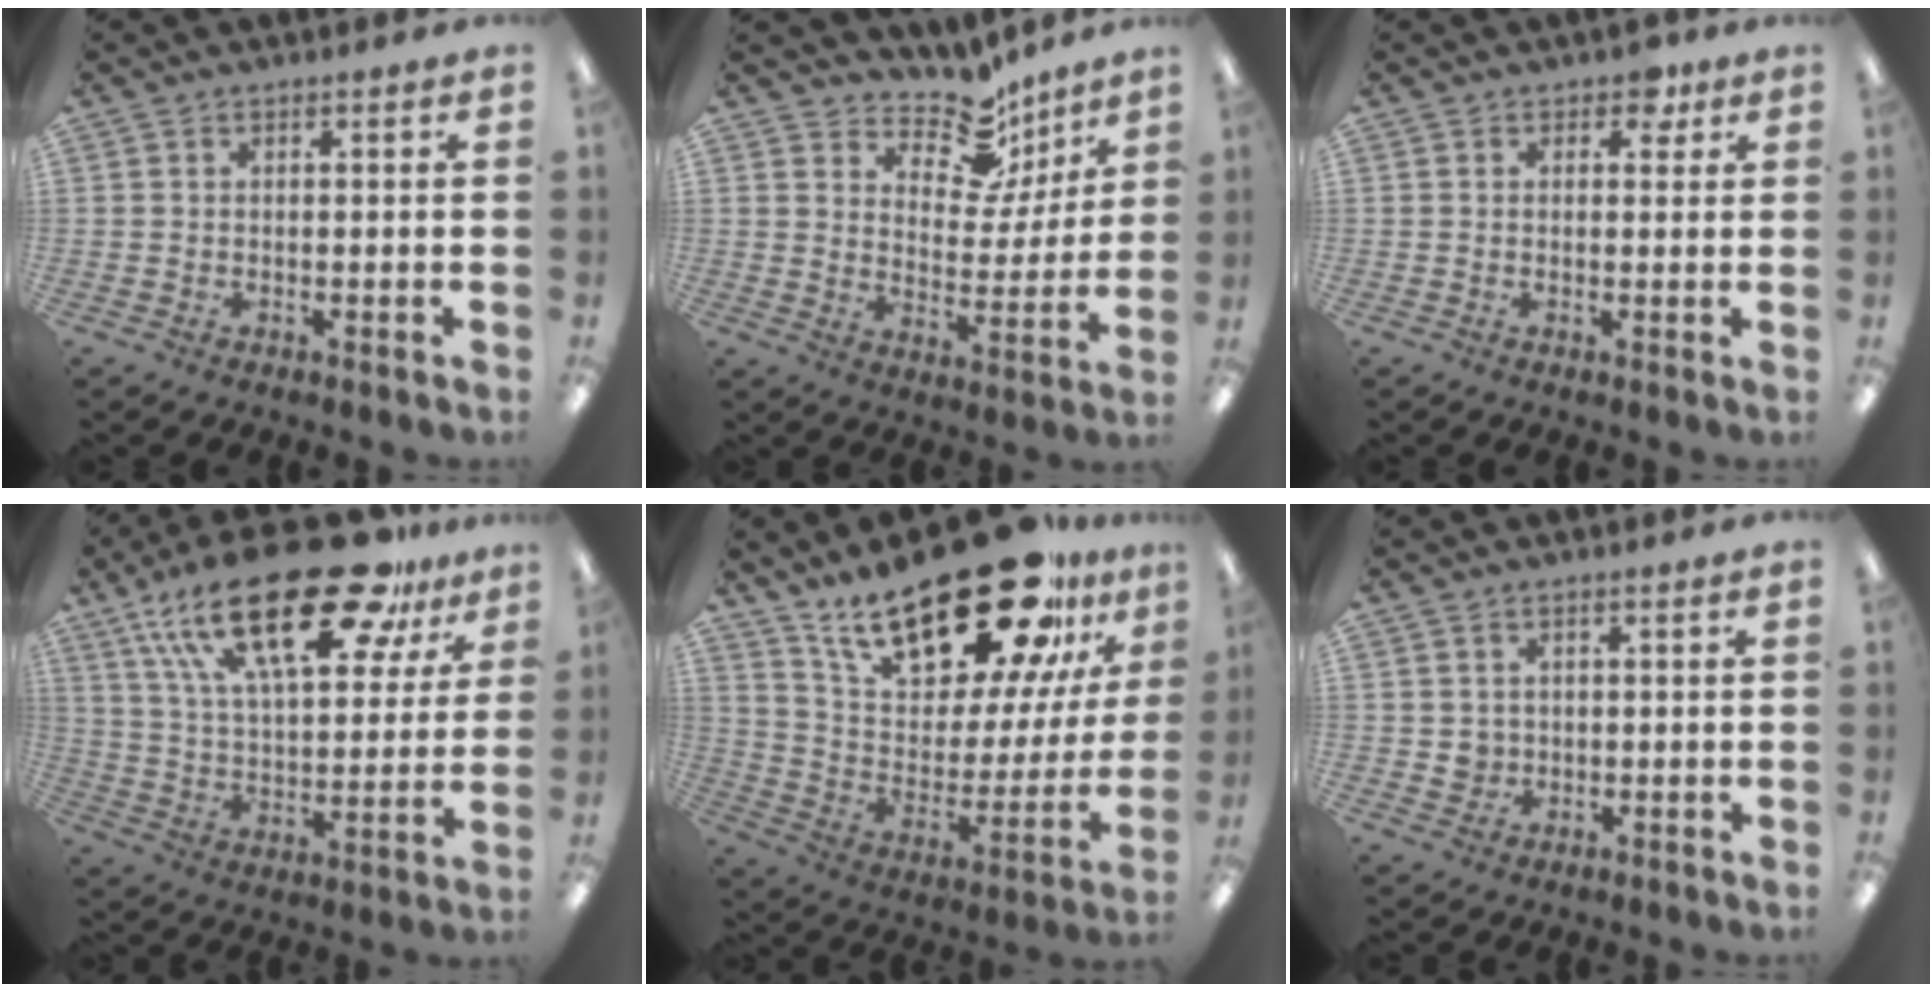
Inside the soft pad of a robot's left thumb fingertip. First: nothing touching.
{"total": 11.9, "force": [9.1, 6.1, 4.6], "torque": [-0.076, -0.071, 0.163]}
{"total": 3.6, "force": [2.0, 2.3, 2.0], "torque": [-0.010, -0.005, 0.030]}
{"total": 29.5, "force": [17.7, 12.1, 20.2], "torque": [-0.346, -0.084, 0.298]}
{"total": 29.2, "force": [20.6, 10.7, 17.8], "torque": [-0.287, -0.127, 0.350]}
{"total": 2.6, "force": [0.8, 2.4, 0.4], "torque": [-0.006, 0.000, 0.011]}